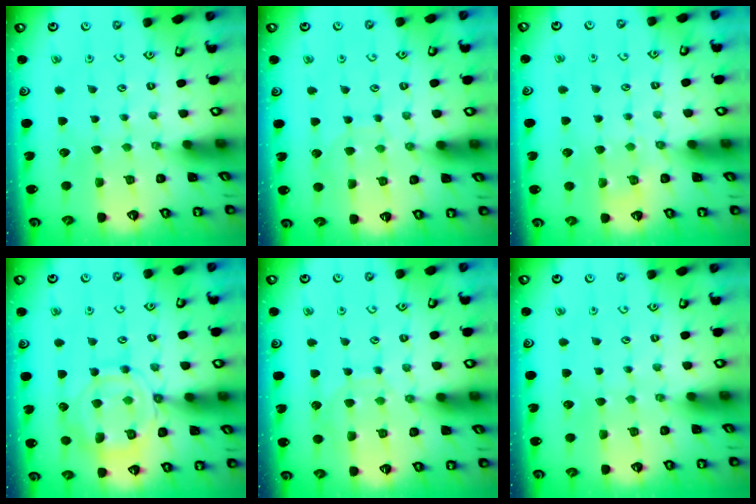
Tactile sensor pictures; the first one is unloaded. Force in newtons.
{"total": 6.2, "press": 6.1, "slide": 0.6}
{"total": 4.3, "press": 4.2, "slide": 0.9}
{"total": 12.8, "press": 12.7, "slide": 1.2}
{"total": 7.7, "press": 7.7, "slide": 0.3}
{"total": 0.0}